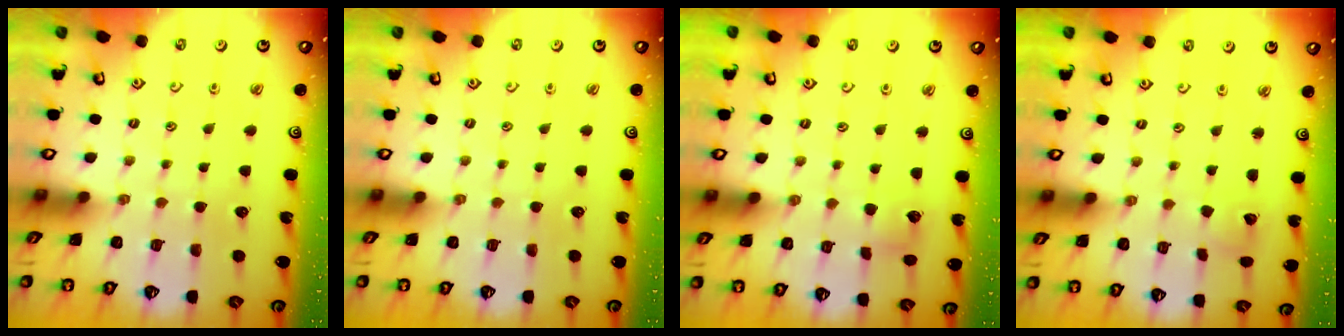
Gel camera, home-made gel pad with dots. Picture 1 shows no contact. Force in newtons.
{"total": 0.0}
{"total": 4.2, "press": 4.2, "slide": 0.6}
{"total": 2.8, "press": 2.8, "slide": 0.0}